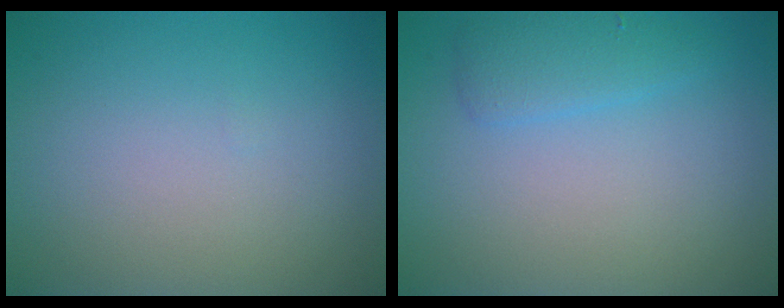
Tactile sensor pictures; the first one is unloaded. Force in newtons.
{"total": 2.1, "press": 2.1, "slide": 0.2}